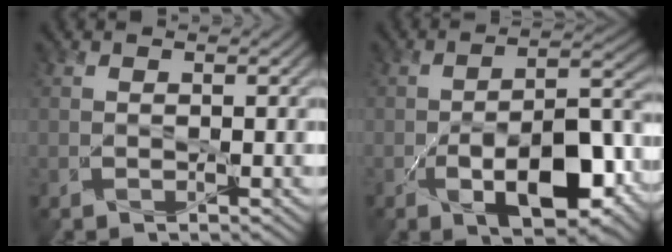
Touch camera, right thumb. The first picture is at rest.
{"total": 11.2, "force": [-4.6, 5.2, 8.8], "torque": [-0.143, -0.013, -0.074]}